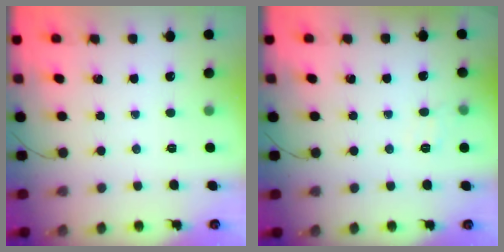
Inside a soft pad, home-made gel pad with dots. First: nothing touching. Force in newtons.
{"total": 5.9, "press": 5.7, "slide": 1.2}